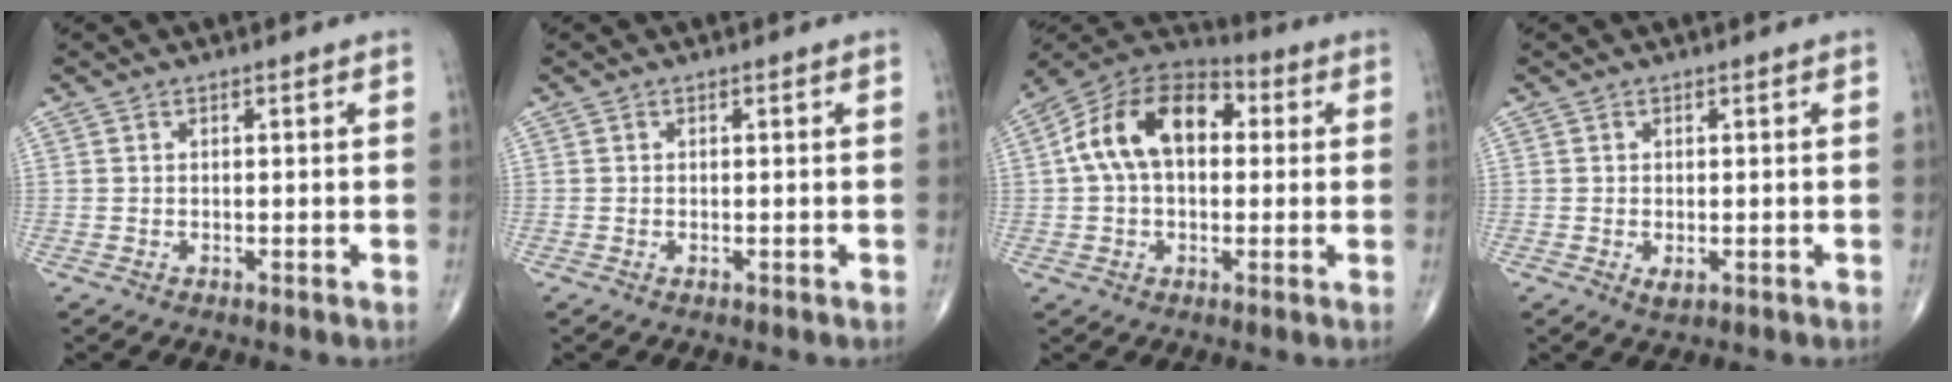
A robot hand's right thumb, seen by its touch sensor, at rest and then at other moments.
{"total": 0.0}
{"total": 15.7, "force": [2.4, 10.0, 12.0], "torque": [-0.195, 0.036, 0.028]}
{"total": 1.7, "force": [-0.5, 0.9, 1.4], "torque": [-0.023, -0.003, -0.006]}